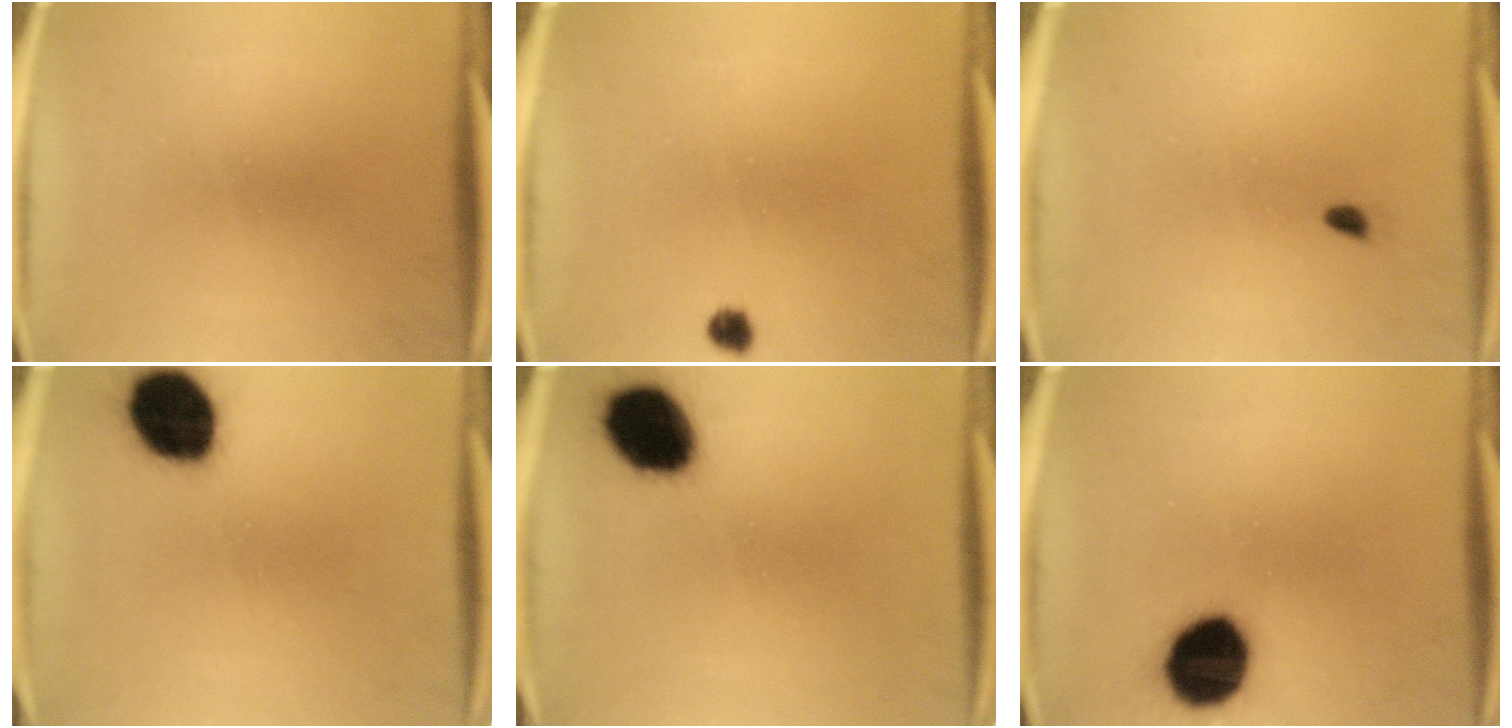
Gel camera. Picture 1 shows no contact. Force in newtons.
{"total": 1.8}
{"total": 0.6}
{"total": 15.8}
{"total": 14.7}
{"total": 15.0}